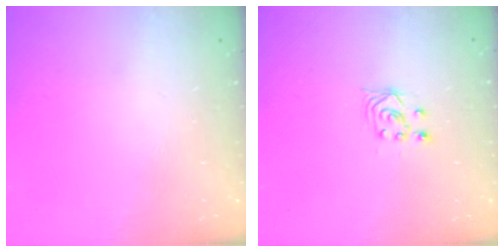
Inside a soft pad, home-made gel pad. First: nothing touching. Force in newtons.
{"total": 2.5, "press": 2.2, "slide": 1.2}